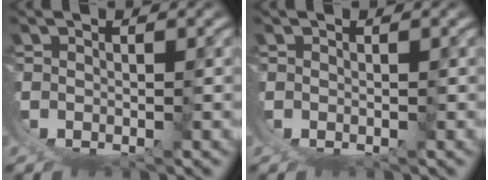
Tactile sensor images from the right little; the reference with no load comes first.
{"total": 0.0}